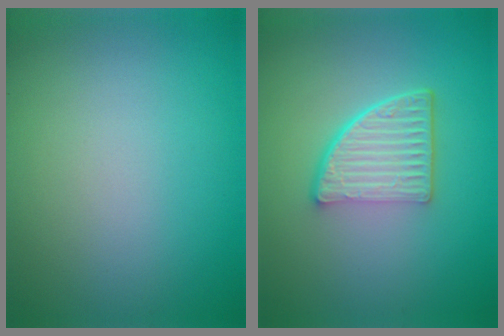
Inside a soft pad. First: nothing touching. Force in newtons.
{"total": 5.2, "press": 3.6, "slide": 3.7}